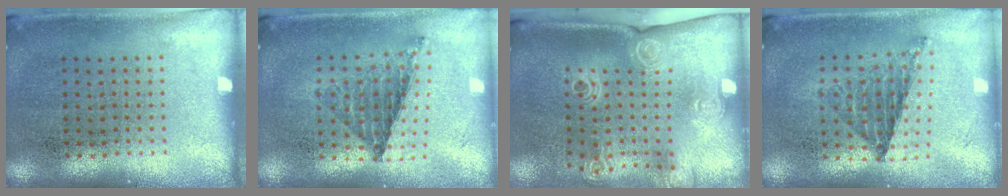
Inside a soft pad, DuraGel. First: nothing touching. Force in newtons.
{"total": 0.7, "press": 0.7, "slide": 0.0}
{"total": 2.0, "press": 1.5, "slide": 1.4}
{"total": 0.8, "press": 0.8, "slide": 0.1}